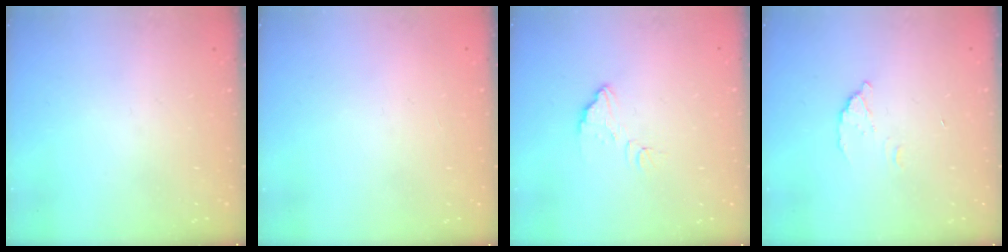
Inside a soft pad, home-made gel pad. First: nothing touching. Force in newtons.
{"total": 2.2, "press": 2.2, "slide": 0.1}
{"total": 5.9, "press": 5.9, "slide": 0.4}
{"total": 2.7, "press": 2.7, "slide": 0.1}